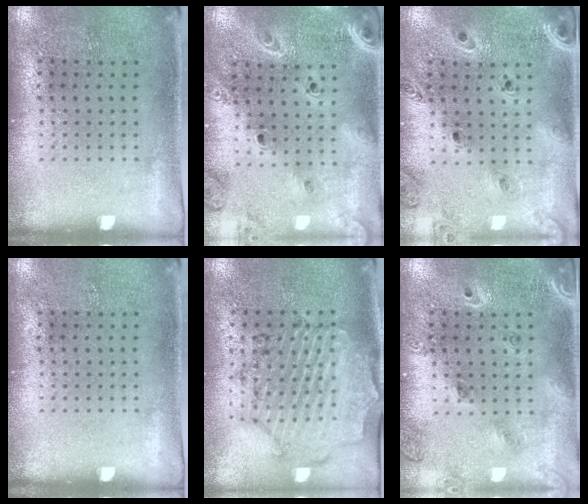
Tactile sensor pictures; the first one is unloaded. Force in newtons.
{"total": 2.5, "press": 2.2, "slide": 1.2}
{"total": 1.3, "press": 1.3, "slide": 0.2}
{"total": 0.0}
{"total": 1.6, "press": 1.6, "slide": 0.3}
{"total": 1.5, "press": 1.3, "slide": 0.7}